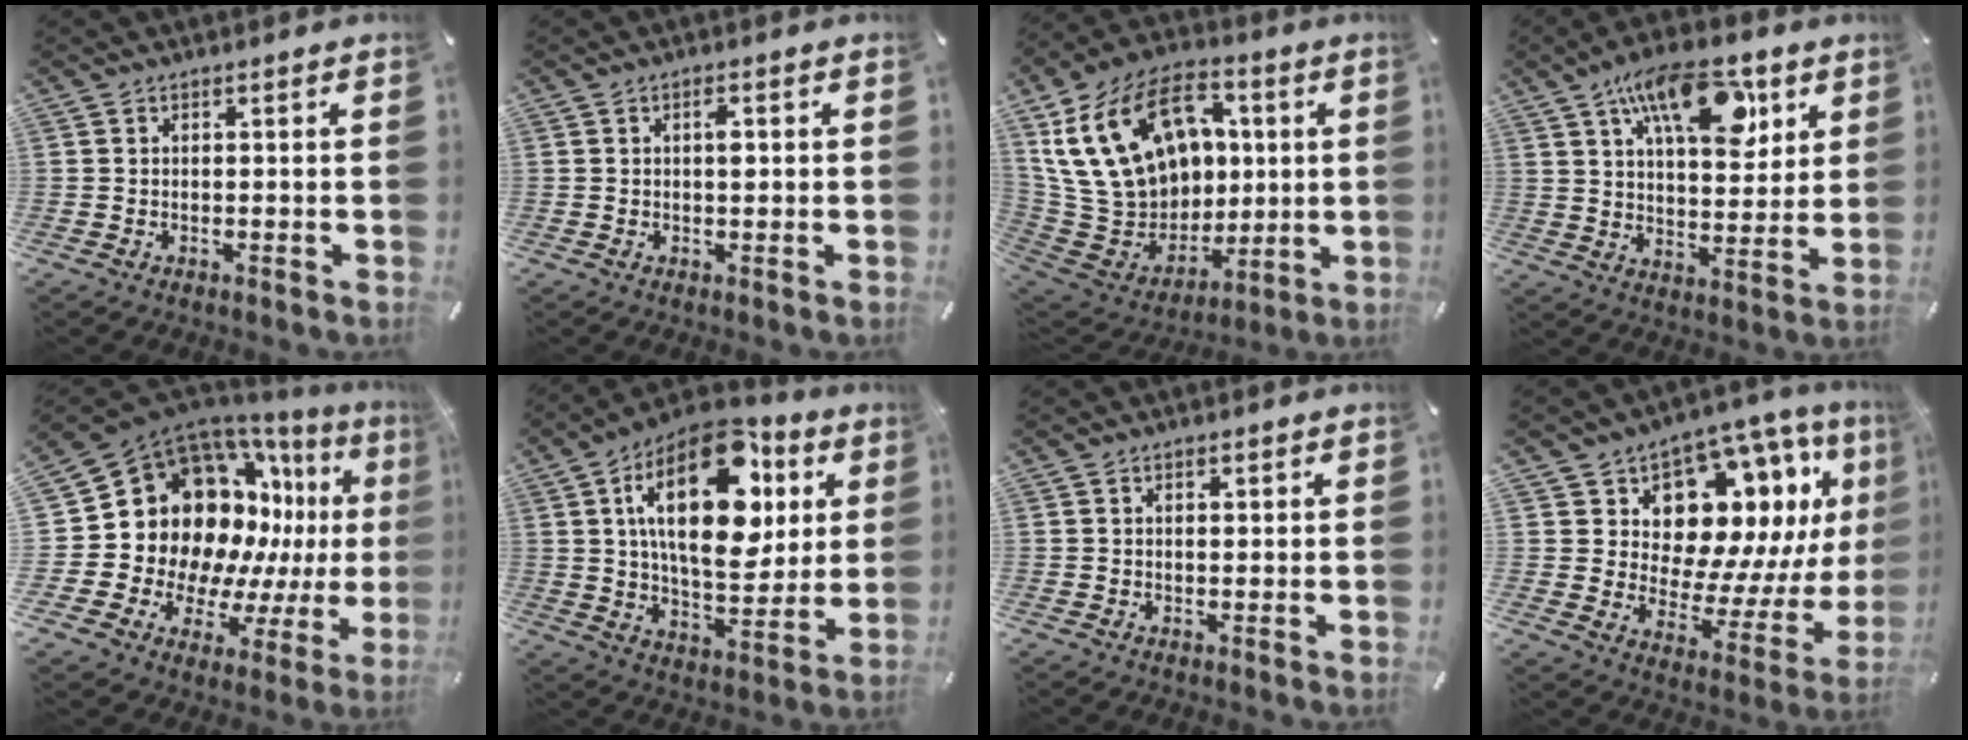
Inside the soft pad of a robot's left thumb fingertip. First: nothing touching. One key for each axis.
{"total": 2.4, "fx": 0.4, "fy": 1.1, "fz": 2.1, "tx": -0.027, "ty": -0.001, "tz": 0.001}
{"total": 24.0, "fx": 7.8, "fy": 18.0, "fz": 13.9, "tx": -0.271, "ty": -0.031, "tz": 0.161}
{"total": 17.0, "fx": 8.7, "fy": 8.3, "fz": 12.0, "tx": -0.184, "ty": -0.028, "tz": 0.143}
{"total": 18.4, "fx": 5.4, "fy": 14.7, "fz": 9.6, "tx": -0.160, "ty": -0.095, "tz": 0.137}
{"total": 25.5, "fx": 8.7, "fy": 13.8, "fz": 19.6, "tx": -0.337, "ty": -0.036, "tz": 0.139}
{"total": 1.4, "fx": 0.4, "fy": 0.9, "fz": 1.0, "tx": -0.021, "ty": 0.006, "tz": 0.006}
{"total": 15.3, "fx": 8.6, "fy": 10.2, "fz": 7.5, "tx": -0.106, "ty": -0.087, "tz": 0.155}